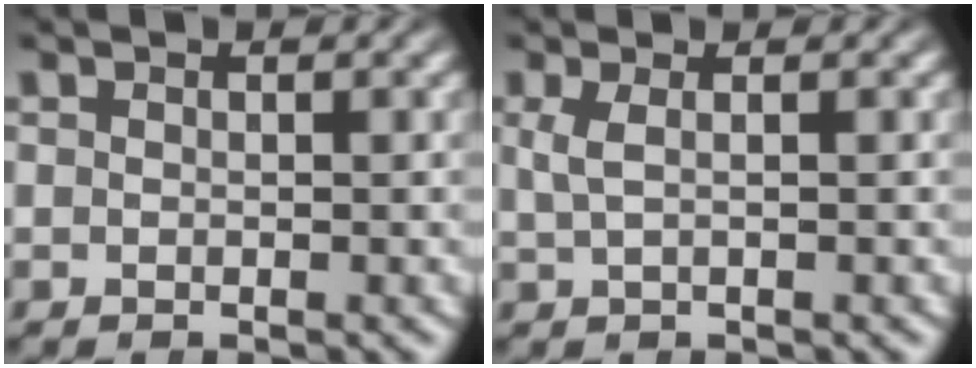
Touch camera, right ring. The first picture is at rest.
{"total": 1.5, "force": [0.4, 0.0, 1.5], "torque": [-0.038, -0.004, 0.012]}